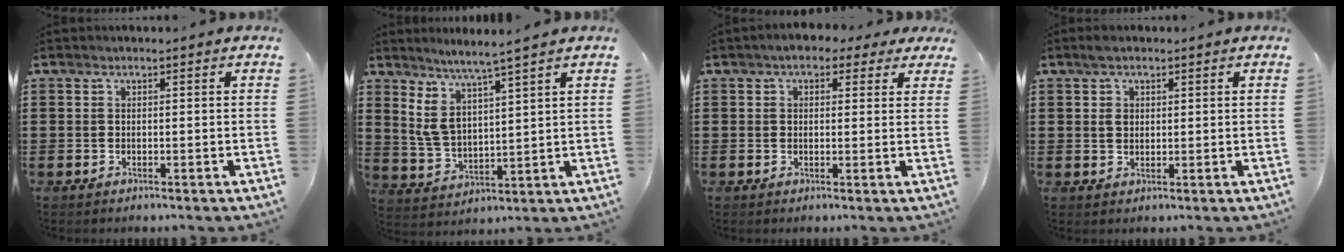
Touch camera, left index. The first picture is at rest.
{"total": 5.9, "force": [4.1, 1.0, 4.0], "torque": [-0.098, -0.022, 0.069]}
{"total": 3.6, "force": [2.3, 1.9, 2.1], "torque": [-0.041, 0.008, 0.039]}
{"total": 2.5, "force": [1.4, 1.6, 1.4], "torque": [-0.031, 0.008, 0.025]}